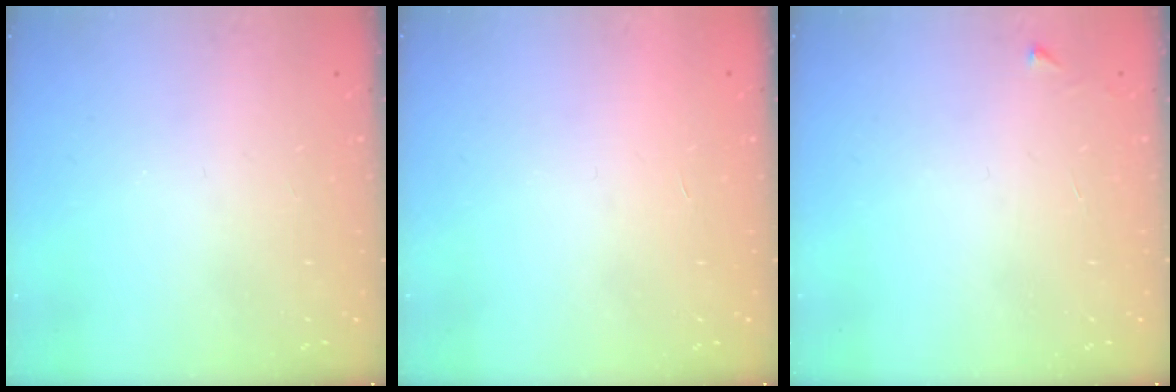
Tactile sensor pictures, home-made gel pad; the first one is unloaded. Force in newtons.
{"total": 1.7, "press": 1.7, "slide": 0.1}
{"total": 2.6, "press": 2.6, "slide": 0.3}